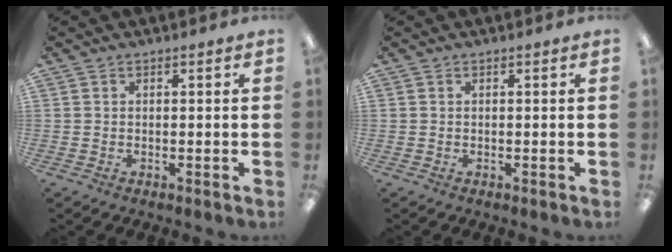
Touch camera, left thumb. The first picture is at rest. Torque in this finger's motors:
{"motor_torque": [0.00, 0.00, 0.02, -0.02, 0.00]}